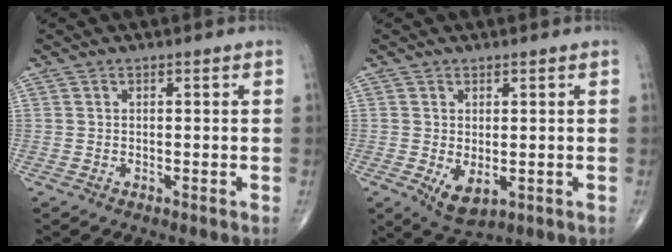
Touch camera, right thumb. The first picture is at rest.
{"total": 4.8, "force": [-0.8, 2.6, 4.0], "torque": [-0.064, -0.009, 0.000]}